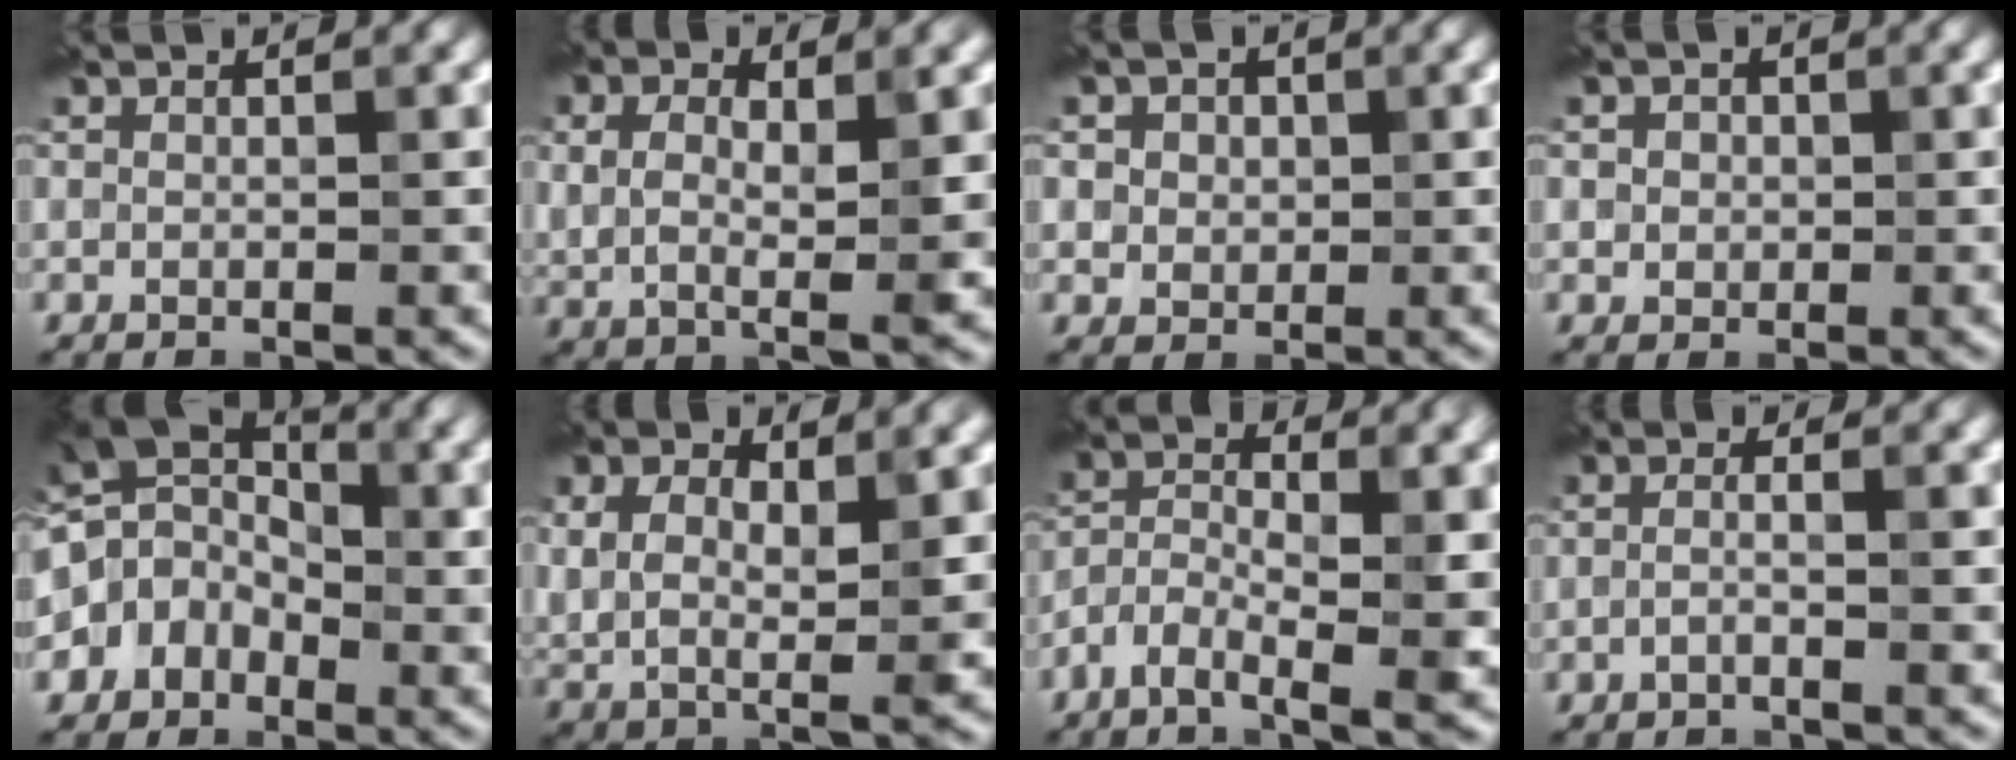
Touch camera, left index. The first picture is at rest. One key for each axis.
{"total": 6.0, "fx": 1.2, "fy": 2.5, "fz": 5.3, "tx": -0.099, "ty": -0.007, "tz": 0.019}
{"total": 4.2, "fx": 1.5, "fy": 3.3, "fz": 2.0, "tx": -0.037, "ty": 0.015, "tz": 0.011}
{"total": 1.7, "fx": 0.4, "fy": 1.5, "fz": 0.8, "tx": -0.010, "ty": 0.006, "tz": 0.002}
{"total": 4.9, "fx": -1.0, "fy": 4.0, "fz": 2.7, "tx": -0.047, "ty": 0.015, "tz": -0.040}
{"total": 6.9, "fx": 1.5, "fy": 3.3, "fz": 5.9, "tx": -0.116, "ty": -0.011, "tz": 0.027}
{"total": 5.7, "fx": -2.6, "fy": 1.7, "fz": 4.7, "tx": -0.098, "ty": -0.003, "tz": -0.058}
{"total": 1.4, "fx": -0.6, "fy": 0.1, "fz": 1.3, "tx": -0.017, "ty": -0.003, "tz": -0.024}